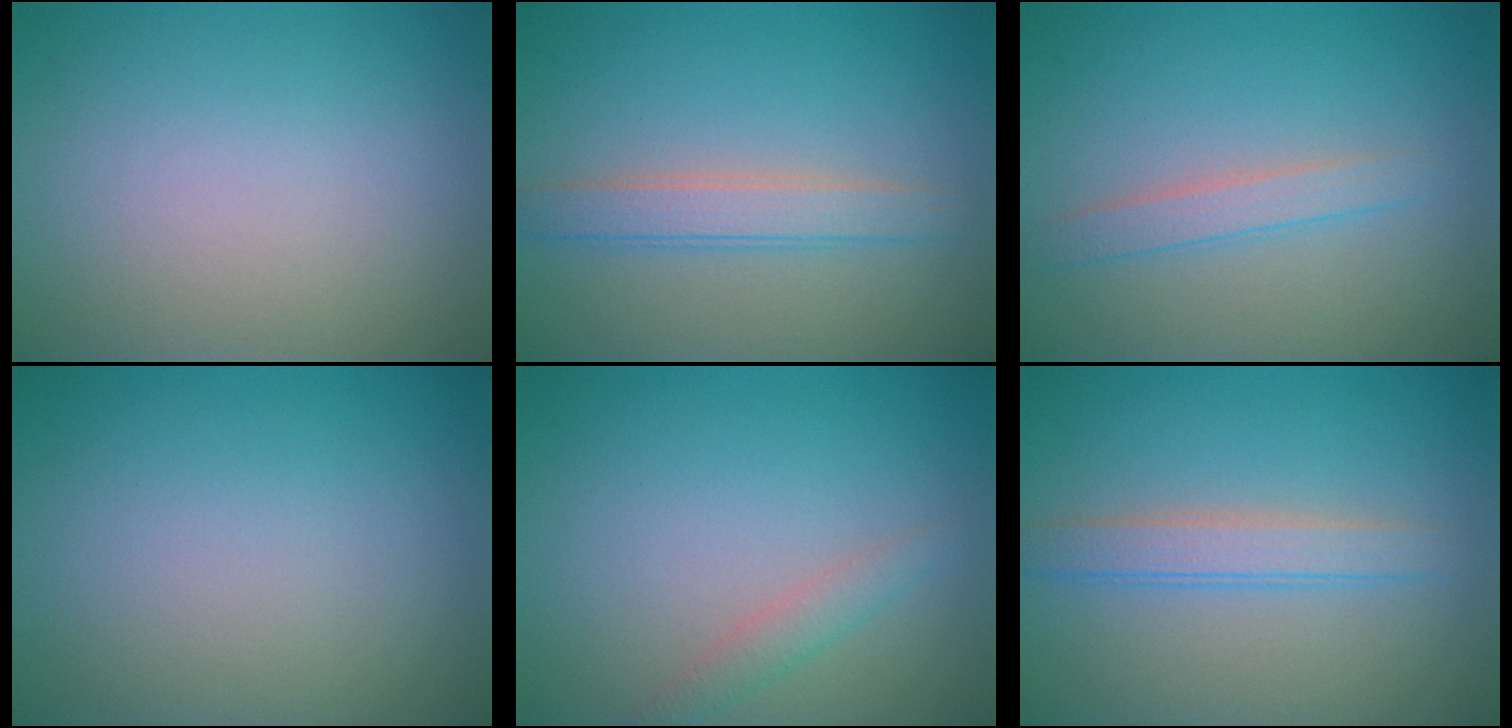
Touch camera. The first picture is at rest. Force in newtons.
{"total": 2.7, "press": 2.7, "slide": 0.0}
{"total": 1.9, "press": 1.9, "slide": 0.1}
{"total": 0.0}
{"total": 1.5, "press": 1.4, "slide": 0.0}
{"total": 2.5, "press": 2.5, "slide": 0.2}